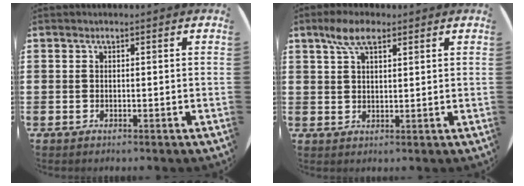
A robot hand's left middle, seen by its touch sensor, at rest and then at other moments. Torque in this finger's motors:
{"motor_torque": [0.93, -0.82, 0.49, 0.14]}